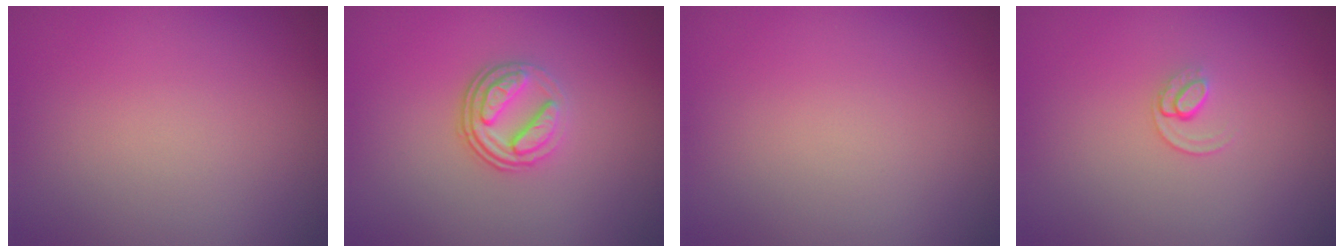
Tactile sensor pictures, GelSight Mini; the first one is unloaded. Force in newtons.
{"total": 3.5, "press": 2.7, "slide": 2.2}
{"total": 0.0}
{"total": 1.0, "press": 0.6, "slide": 0.8}